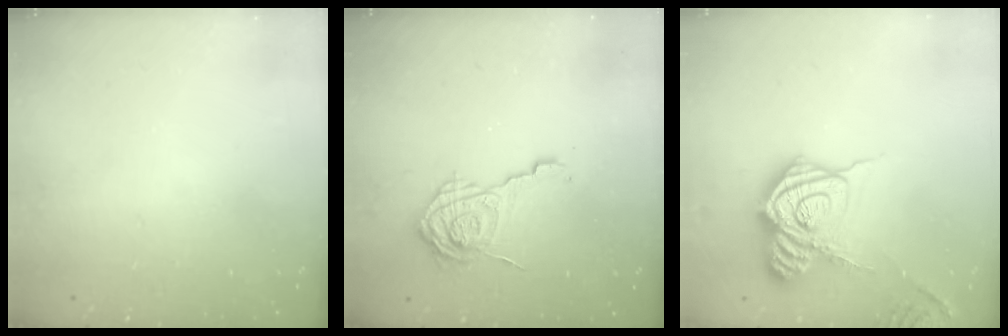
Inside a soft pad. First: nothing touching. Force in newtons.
{"total": 12.2, "press": 12.2, "slide": 0.6}
{"total": 18.9, "press": 18.9, "slide": 1.5}